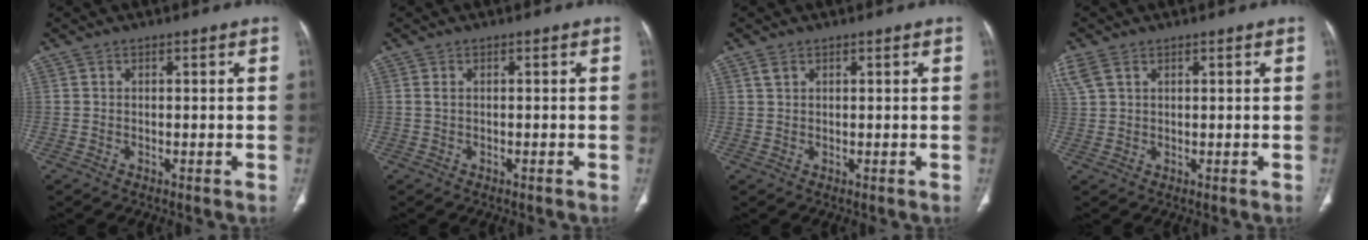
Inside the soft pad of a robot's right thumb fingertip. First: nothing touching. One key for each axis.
{"total": 0.8, "fx": -0.2, "fy": 0.3, "fz": 0.7, "tx": -0.021, "ty": 0.003, "tz": 0.000}
{"total": 1.2, "fx": 0.8, "fy": 0.6, "fz": 0.6, "tx": -0.012, "ty": 0.004, "tz": 0.017}
{"total": 4.2, "fx": 2.2, "fy": 2.5, "fz": 2.5, "tx": -0.077, "ty": 0.014, "tz": 0.056}